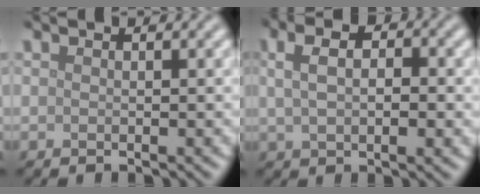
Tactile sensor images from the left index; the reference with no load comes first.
{"total": 5.1, "force": [1.2, 2.7, 4.2], "torque": [-0.067, 0.014, 0.017]}